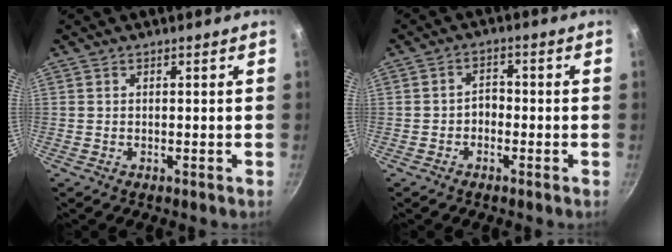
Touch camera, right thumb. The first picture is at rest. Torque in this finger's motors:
{"motor_torque": [0.01, 0.11, 0.30, -0.26, 0.05]}